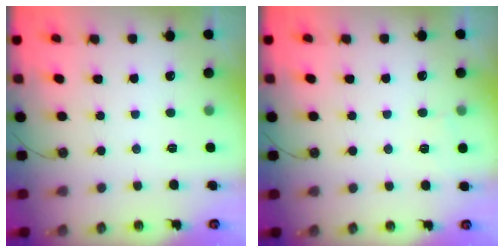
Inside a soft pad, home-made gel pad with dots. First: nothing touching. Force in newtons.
{"total": 5.5, "press": 2.2, "slide": 5.1}